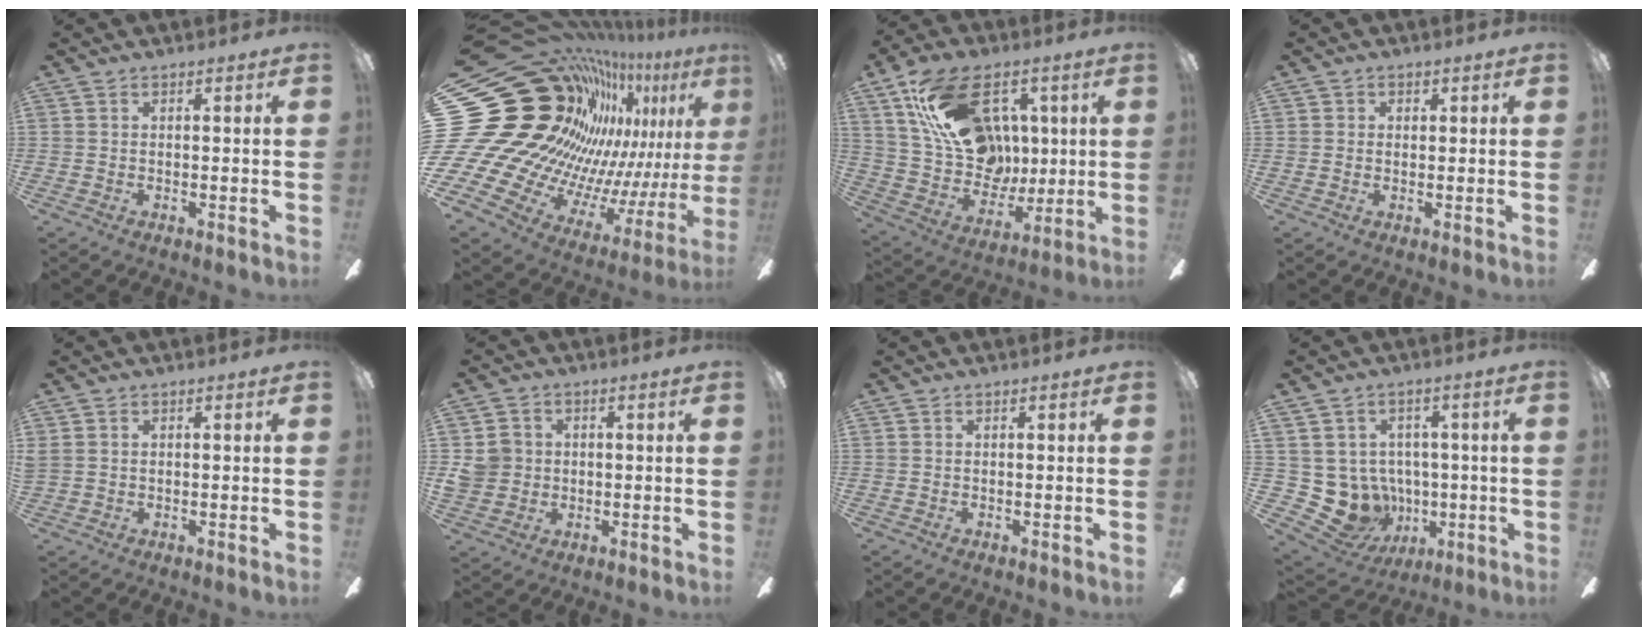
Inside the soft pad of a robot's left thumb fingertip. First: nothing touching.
{"total": 28.9, "force": [13.1, 20.7, 15.4], "torque": [-0.248, -0.171, 0.320]}
{"total": 23.5, "force": [9.3, 15.9, 14.5], "torque": [-0.258, -0.020, 0.175]}
{"total": 0.9, "force": [0.3, 0.8, -0.1], "torque": [0.008, 0.001, 0.003]}
{"total": 0.9, "force": [0.3, 0.8, 0.2], "torque": [-0.006, 0.005, 0.005]}
{"total": 5.8, "force": [0.3, 5.5, 1.9], "torque": [-0.051, 0.011, 0.006]}
{"total": 0.0}
{"total": 9.9, "force": [-1.8, 9.3, 2.9], "torque": [-0.102, -0.004, -0.018]}